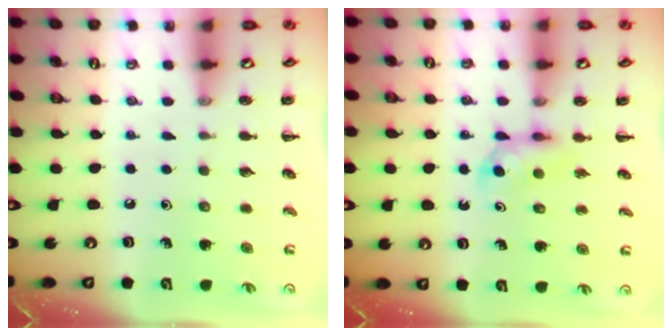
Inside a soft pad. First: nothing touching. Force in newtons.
{"total": 3.6, "press": 3.3, "slide": 1.5}